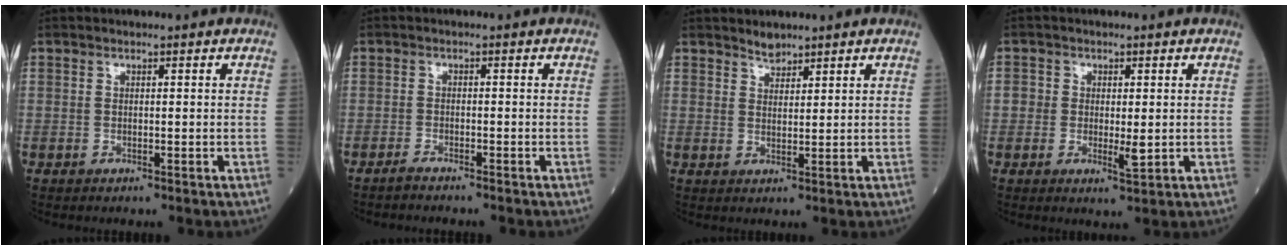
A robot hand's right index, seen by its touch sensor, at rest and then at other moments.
{"total": 1.8, "force": [-1.7, 0.0, 0.5], "torque": [-0.016, -0.002, -0.030]}
{"total": 2.1, "force": [2.0, 0.7, 0.3], "torque": [-0.004, -0.001, 0.036]}
{"total": 3.7, "force": [-0.4, 1.9, 3.2], "torque": [-0.045, -0.003, -0.007]}